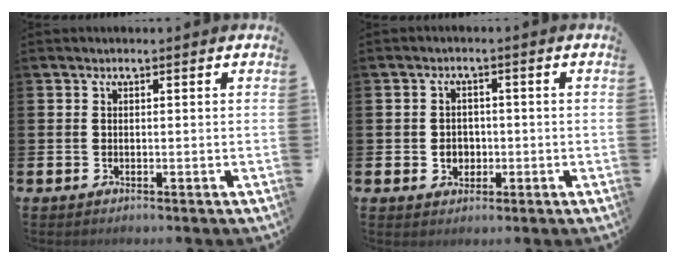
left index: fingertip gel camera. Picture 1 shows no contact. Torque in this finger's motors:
{"motor_torque": [0.15, 0.01, 0.04, 0.06]}